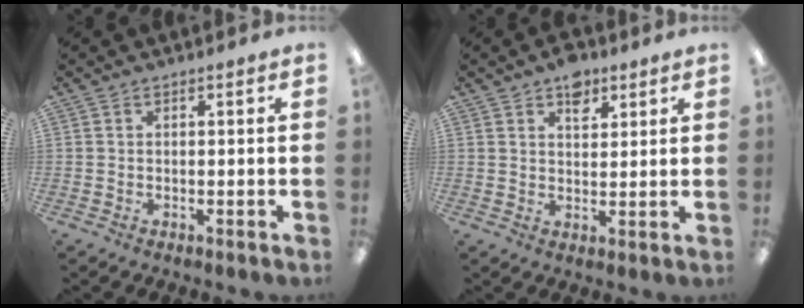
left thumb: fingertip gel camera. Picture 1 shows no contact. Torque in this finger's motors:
{"motor_torque": [0.56, 0.45, 0.64, -0.42, -0.01]}